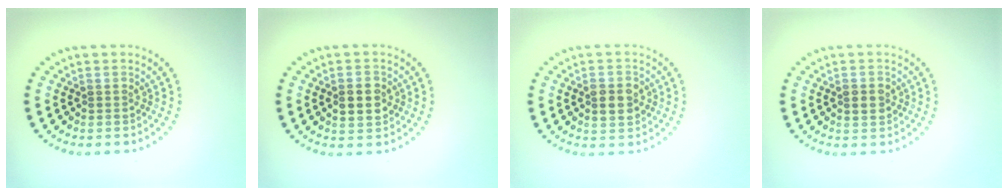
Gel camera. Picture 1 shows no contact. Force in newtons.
{"total": 2.7, "press": 2.7, "slide": 0.2}
{"total": 2.9, "press": 2.9, "slide": 0.2}
{"total": 1.6, "press": 1.6, "slide": 0.1}